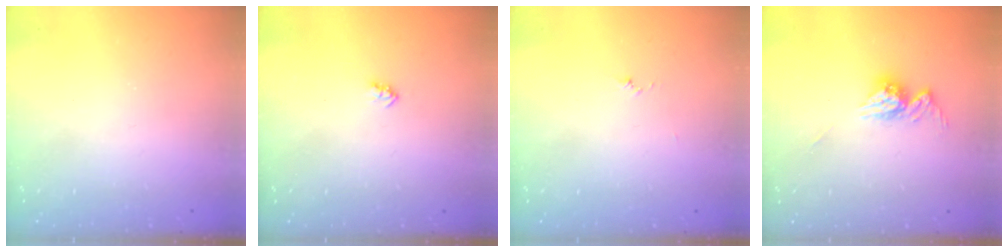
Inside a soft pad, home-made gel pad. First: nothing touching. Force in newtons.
{"total": 2.0, "press": 2.0, "slide": 0.3}
{"total": 3.8, "press": 3.8, "slide": 0.4}
{"total": 9.4, "press": 9.4, "slide": 0.8}